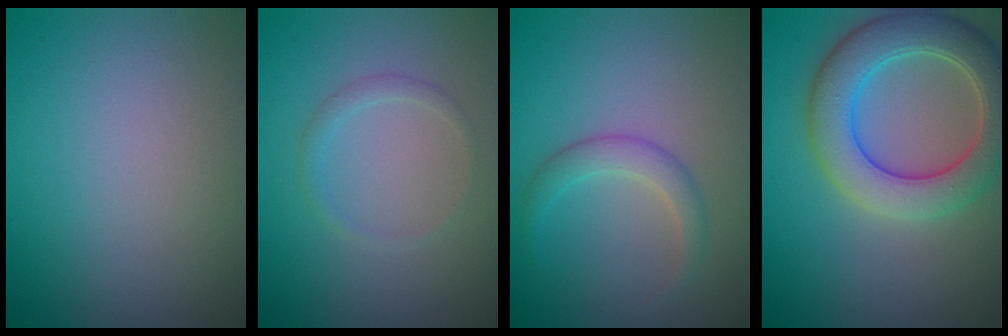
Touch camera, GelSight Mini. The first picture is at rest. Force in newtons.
{"total": 1.1, "press": 1.1, "slide": 0.1}
{"total": 2.1, "press": 2.1, "slide": 0.1}
{"total": 7.0, "press": 7.0, "slide": 0.7}